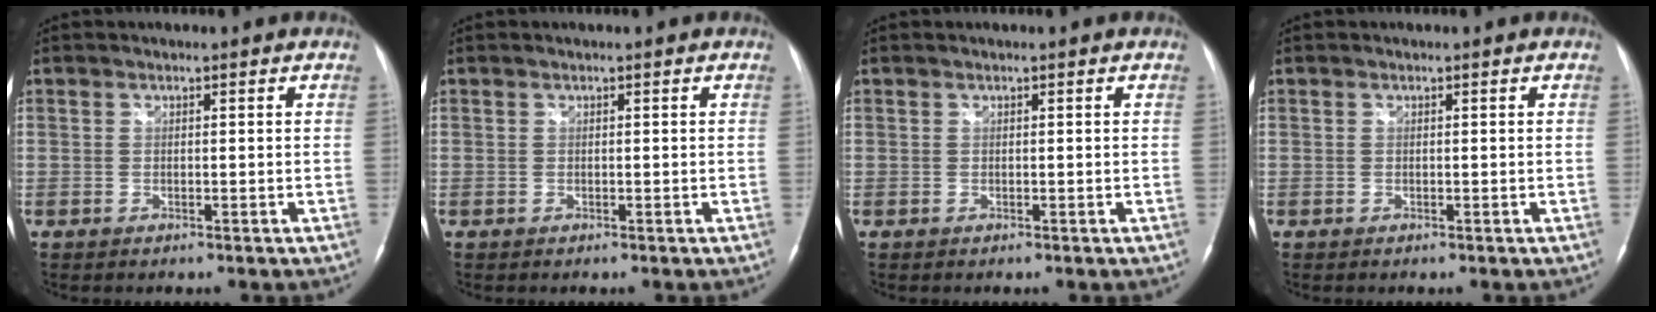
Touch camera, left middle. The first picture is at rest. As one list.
[{"total": 0.0}, {"total": 0.0}, {"total": 0.0}]